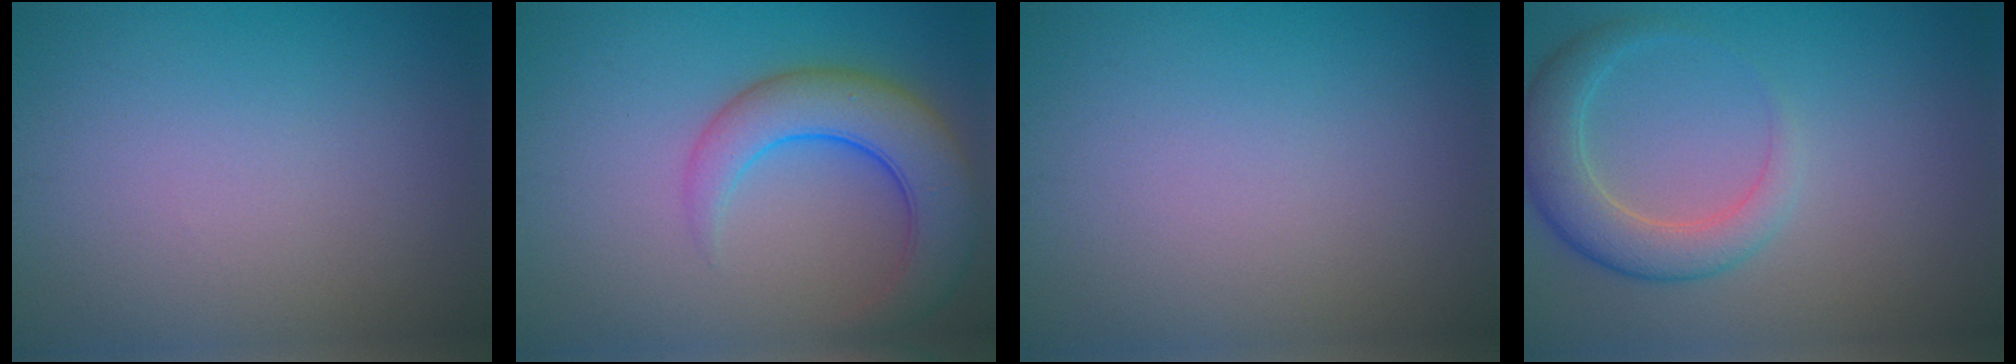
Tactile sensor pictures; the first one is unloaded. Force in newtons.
{"total": 6.5, "press": 6.5, "slide": 0.5}
{"total": 0.0}
{"total": 4.1, "press": 4.1, "slide": 0.1}